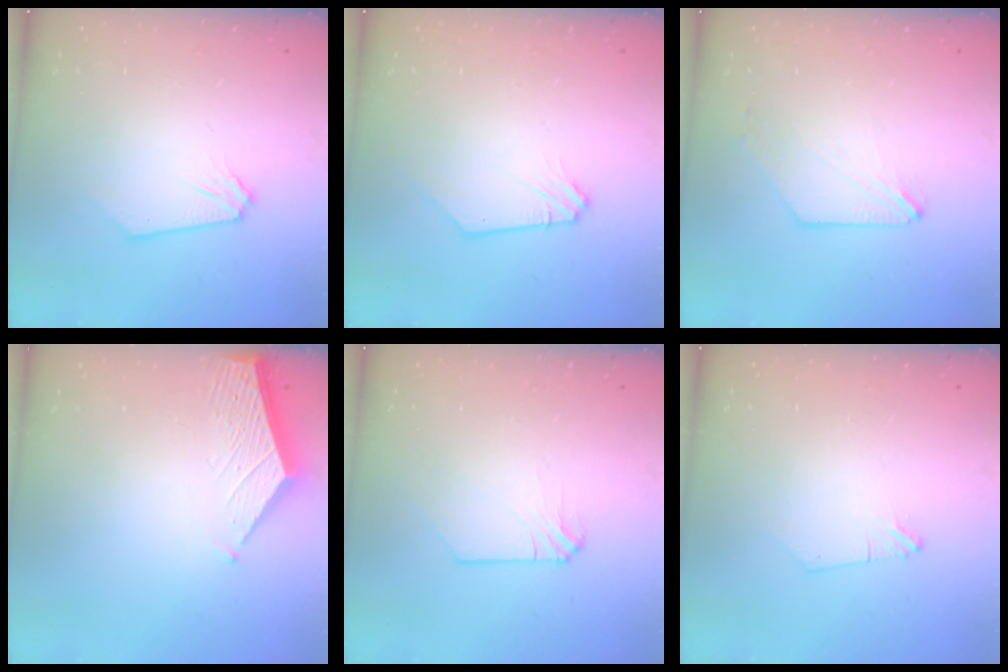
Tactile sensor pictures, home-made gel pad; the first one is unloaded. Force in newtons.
{"total": 1.0, "press": 1.0, "slide": 0.1}
{"total": 0.7, "press": 0.7, "slide": 0.1}
{"total": 3.3, "press": 3.3, "slide": 0.4}
{"total": 0.0}
{"total": 0.0}